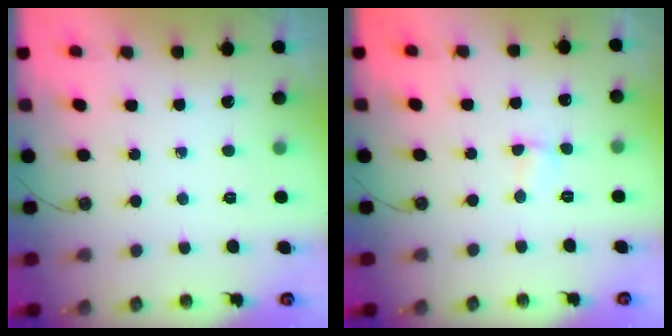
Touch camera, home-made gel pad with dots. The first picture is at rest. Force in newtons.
{"total": 1.1, "press": 1.0, "slide": 0.3}